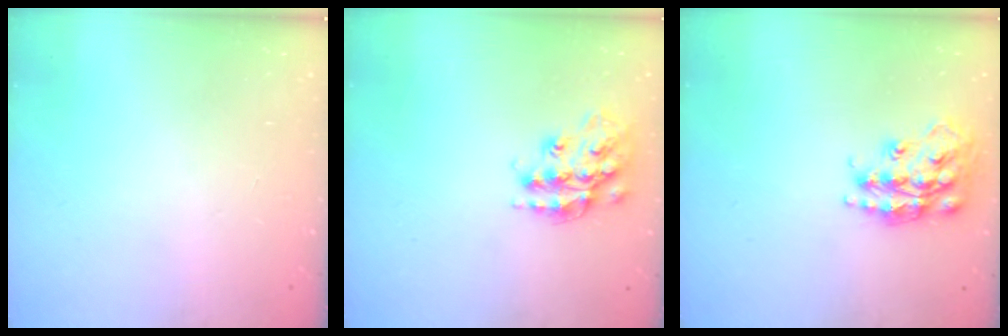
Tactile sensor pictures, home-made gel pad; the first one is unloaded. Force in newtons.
{"total": 16.3, "press": 16.3, "slide": 0.8}
{"total": 17.0, "press": 16.9, "slide": 1.2}